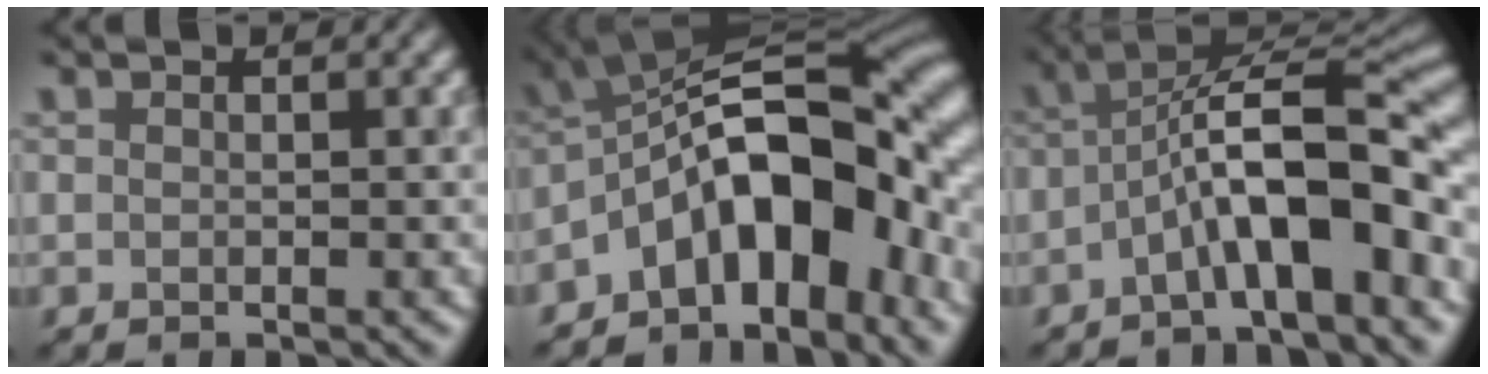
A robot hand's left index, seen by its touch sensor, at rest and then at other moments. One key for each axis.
{"total": 11.9, "fx": -4.4, "fy": 5.6, "fz": 9.5, "tx": -0.130, "ty": 0.022, "tz": -0.085}
{"total": 9.4, "fx": -3.1, "fy": 3.1, "fz": 8.3, "tx": -0.126, "ty": 0.024, "tz": -0.058}